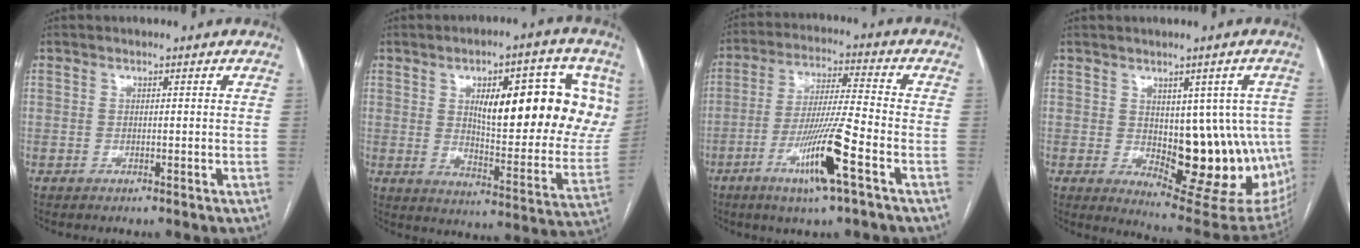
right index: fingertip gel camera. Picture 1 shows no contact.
{"total": 22.5, "force": [6.9, 6.8, 20.3], "torque": [-0.253, 0.016, 0.103]}
{"total": 12.0, "force": [-5.3, -0.5, 10.7], "torque": [-0.208, -0.015, -0.100]}
{"total": 16.7, "force": [-1.4, 7.7, 14.7], "torque": [-0.139, 0.005, 0.007]}